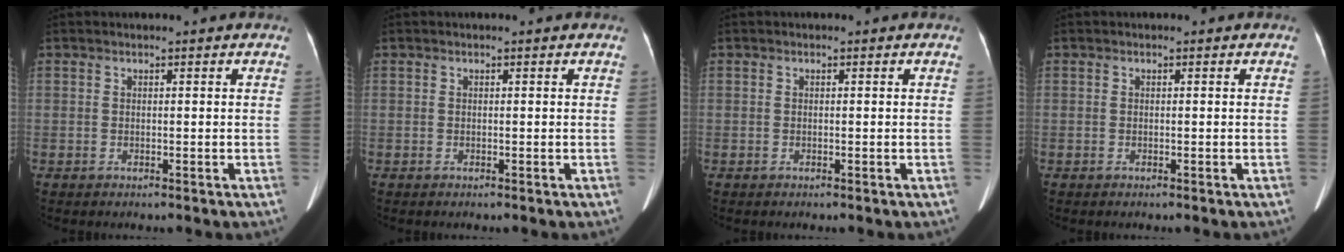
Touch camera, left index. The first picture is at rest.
{"total": 0.0}
{"total": 0.0}
{"total": 0.0}